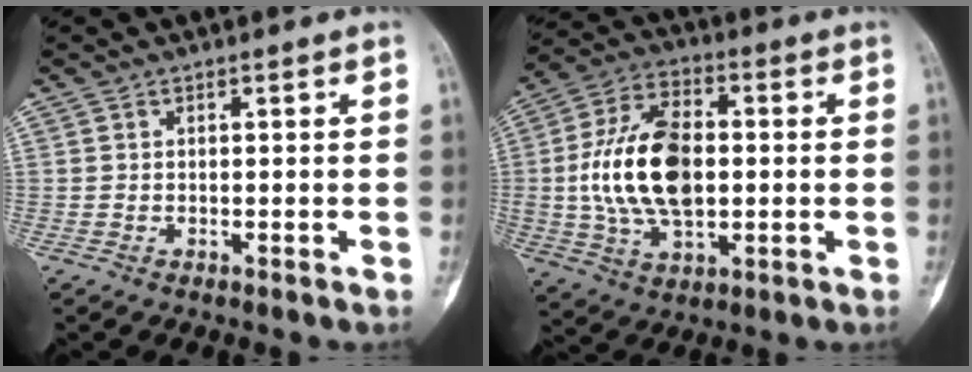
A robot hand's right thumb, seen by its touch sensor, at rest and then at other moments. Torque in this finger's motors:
{"motor_torque": [-0.15, 1.08, 1.11, -0.86, 0.54]}